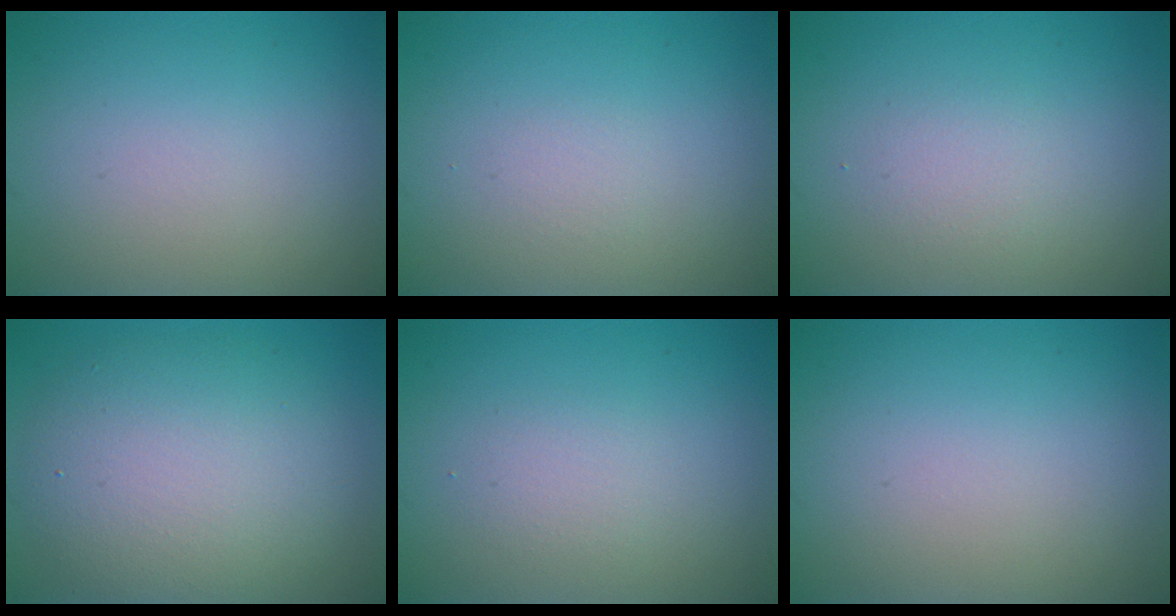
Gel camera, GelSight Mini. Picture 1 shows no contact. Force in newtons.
{"total": 0.0}
{"total": 1.5, "press": 1.5, "slide": 0.1}
{"total": 7.7, "press": 7.6, "slide": 0.6}
{"total": 1.5, "press": 1.5, "slide": 0.1}
{"total": 0.0}